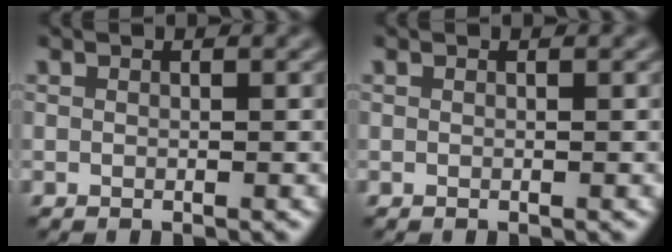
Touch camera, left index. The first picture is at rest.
{"total": 0.0}